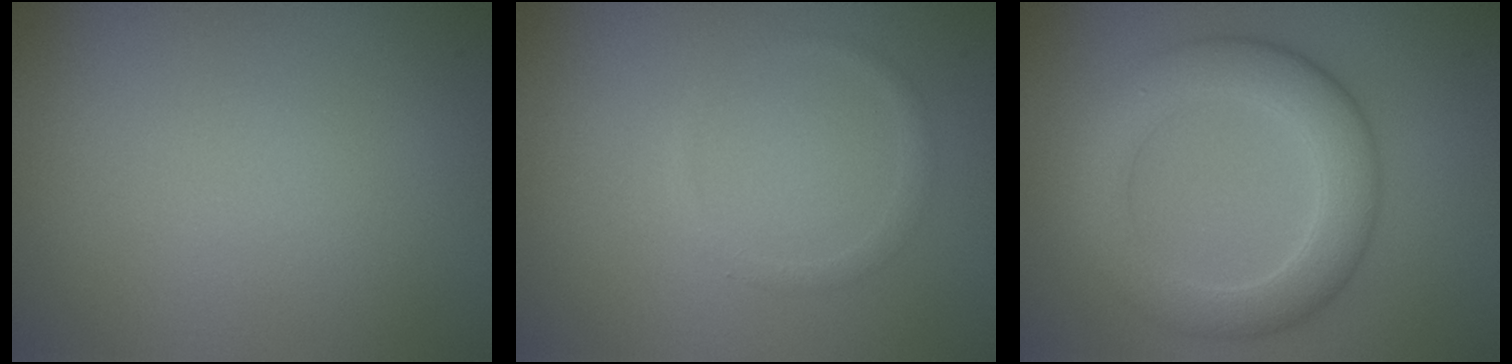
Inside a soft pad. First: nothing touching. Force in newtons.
{"total": 1.0, "press": 1.0, "slide": 0.1}
{"total": 5.7, "press": 5.7, "slide": 0.1}